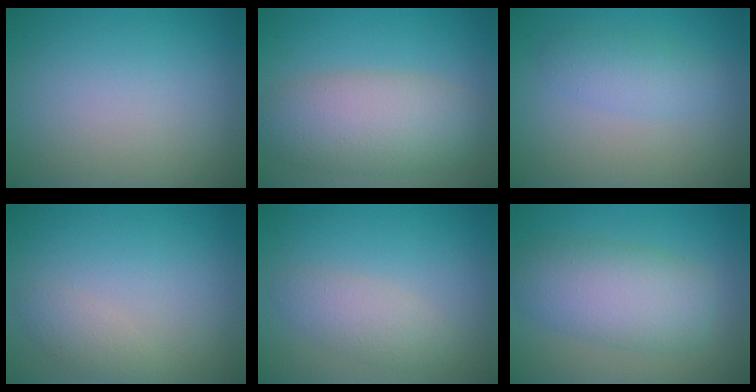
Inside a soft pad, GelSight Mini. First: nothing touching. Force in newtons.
{"total": 6.3, "press": 6.3, "slide": 0.4}
{"total": 2.2, "press": 2.2, "slide": 0.1}
{"total": 1.4, "press": 1.4, "slide": 0.1}
{"total": 2.4, "press": 2.4, "slide": 0.1}
{"total": 6.1, "press": 6.1, "slide": 0.1}